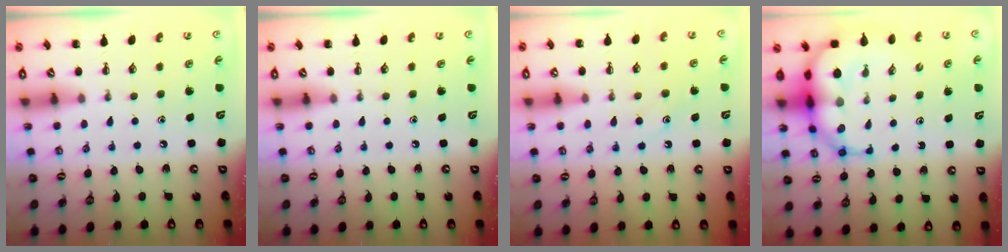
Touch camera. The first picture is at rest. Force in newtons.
{"total": 0.0}
{"total": 10.7, "press": 10.6, "slide": 1.4}
{"total": 10.7, "press": 10.3, "slide": 2.9}